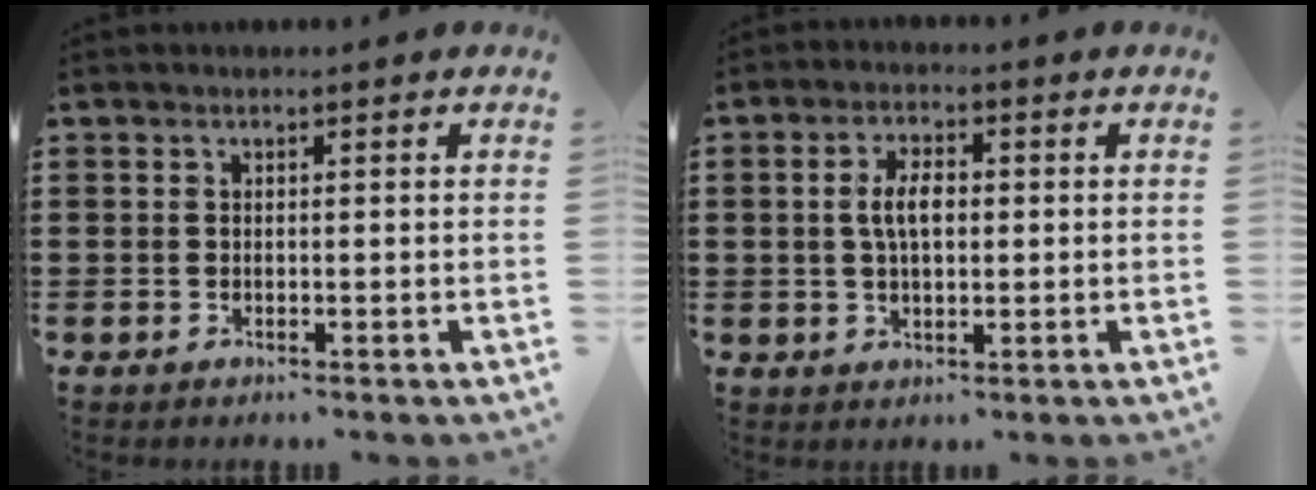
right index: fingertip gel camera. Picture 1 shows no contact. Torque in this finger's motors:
{"motor_torque": [0.21, 0.07, 0.16, 0.11]}